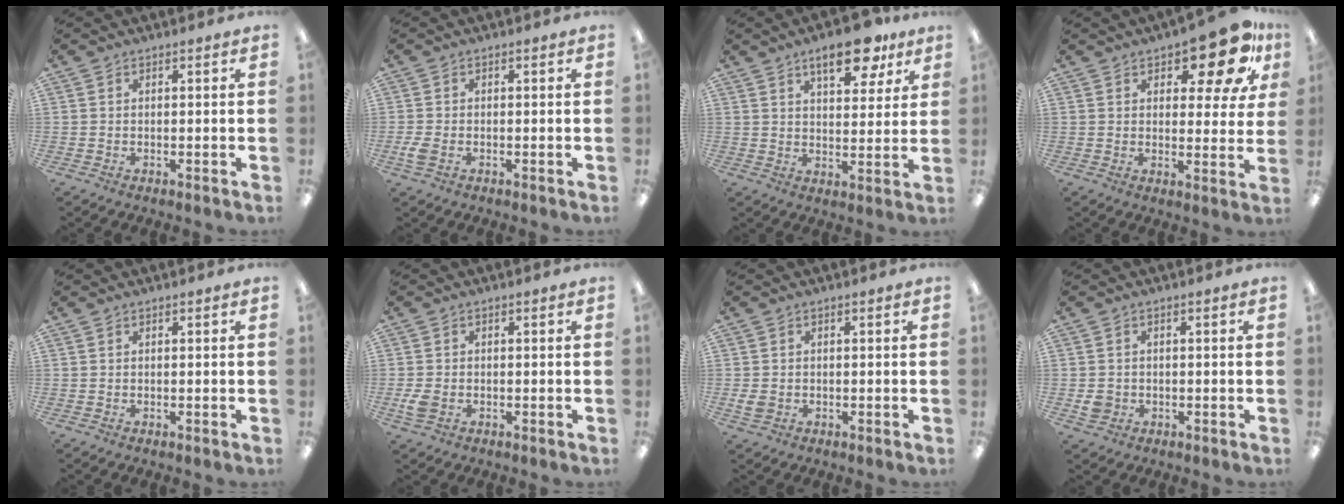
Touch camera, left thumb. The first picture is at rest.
{"total": 3.1, "force": [-1.0, 1.8, 2.3], "torque": [-0.058, -0.002, -0.021]}
{"total": 12.4, "force": [7.6, 5.3, 8.2], "torque": [-0.103, -0.032, 0.125]}
{"total": 14.1, "force": [8.5, 5.7, 9.7], "torque": [-0.122, -0.043, 0.138]}
{"total": 0.0}
{"total": 3.6, "force": [-1.0, 2.4, 2.5], "torque": [-0.062, -0.002, -0.022]}
{"total": 2.8, "force": [-0.7, 2.1, 1.8], "torque": [-0.044, -0.001, -0.016]}
{"total": 3.0, "force": [-0.6, 2.7, 1.2], "torque": [-0.012, 0.002, -0.012]}